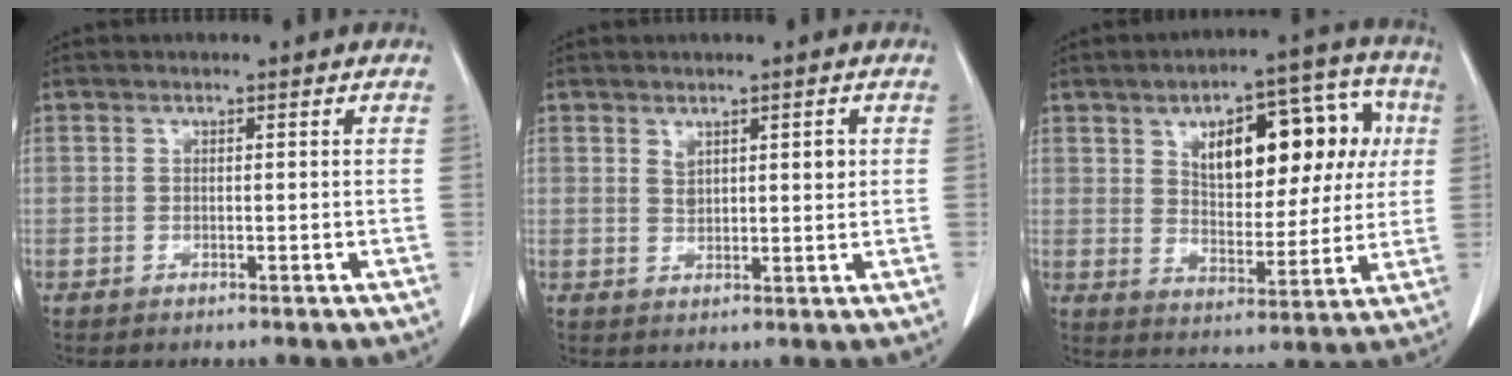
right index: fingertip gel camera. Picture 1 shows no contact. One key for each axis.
{"total": 3.3, "fx": 1.5, "fy": 1.5, "fz": 2.6, "tx": -0.038, "ty": 0.000, "tz": 0.027}
{"total": 16.1, "fx": 4.9, "fy": 7.4, "fz": 13.5, "tx": -0.175, "ty": 0.042, "tz": 0.077}